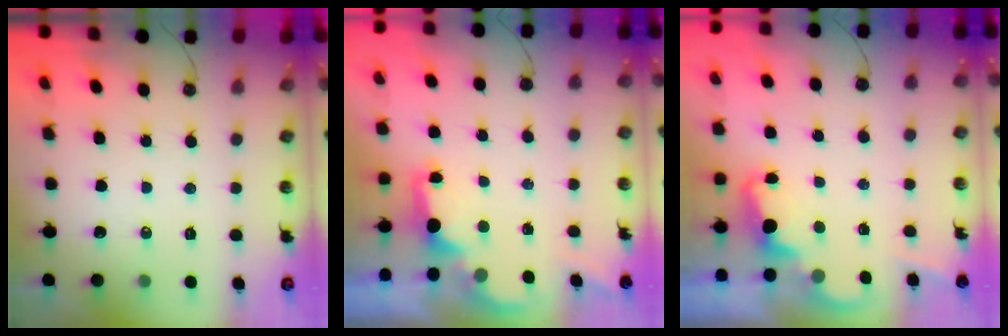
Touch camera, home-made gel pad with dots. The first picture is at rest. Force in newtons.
{"total": 1.9, "press": 1.7, "slide": 0.8}
{"total": 2.4, "press": 2.4, "slide": 0.6}